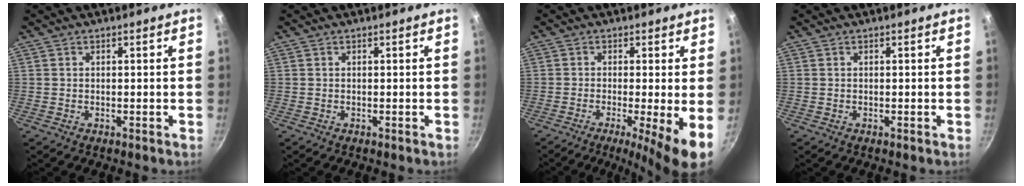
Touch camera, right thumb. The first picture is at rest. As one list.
[{"total": 0.0}, {"total": 9.8, "force": [-3.0, 1.6, 9.2], "torque": [-0.143, -0.022, -0.047]}, {"total": 0.0}]